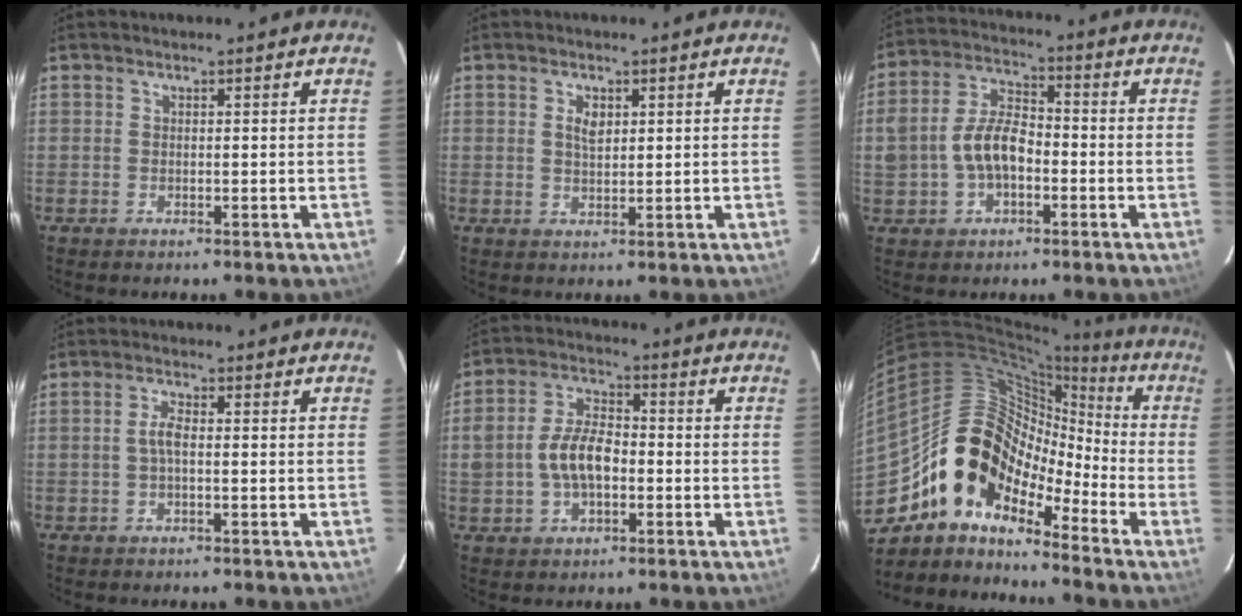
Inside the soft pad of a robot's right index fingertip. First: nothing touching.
{"total": 2.6, "force": [0.9, 1.5, 1.9], "torque": [-0.032, 0.004, 0.016]}
{"total": 10.0, "force": [-2.1, 6.2, 7.6], "torque": [-0.157, 0.019, -0.033]}
{"total": 2.3, "force": [-0.3, 0.6, 2.2], "torque": [-0.046, 0.006, -0.006]}
{"total": 8.9, "force": [-1.5, 5.2, 7.1], "torque": [-0.142, 0.015, -0.022]}
{"total": 14.6, "force": [-9.4, 8.7, 6.9], "torque": [-0.122, 0.024, -0.193]}